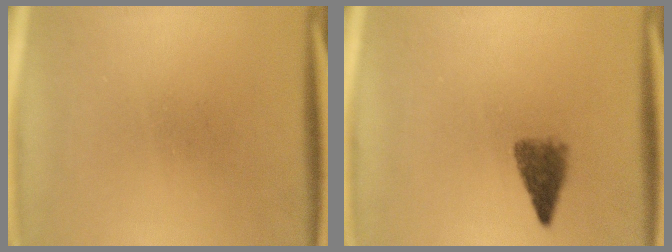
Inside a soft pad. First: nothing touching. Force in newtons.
{"total": 3.4}